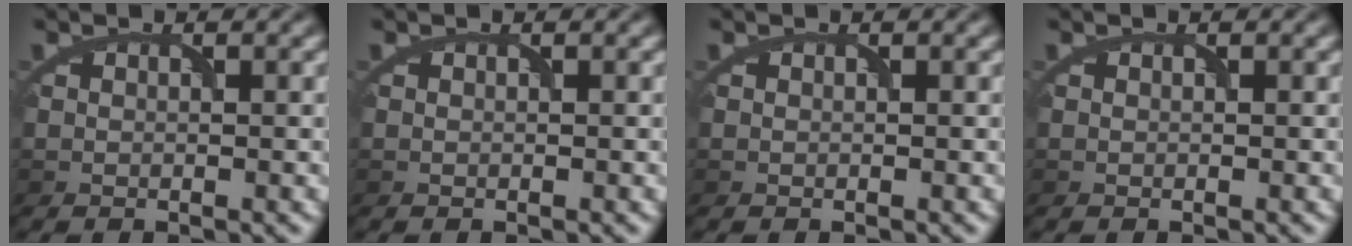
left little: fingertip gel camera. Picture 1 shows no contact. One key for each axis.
{"total": 0.0}
{"total": 0.0}
{"total": 0.0}